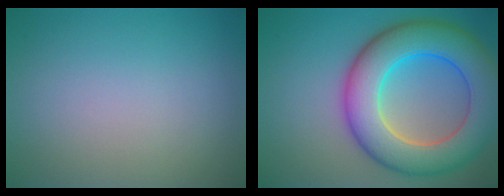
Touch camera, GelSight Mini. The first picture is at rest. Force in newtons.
{"total": 10.8, "press": 10.8, "slide": 0.5}